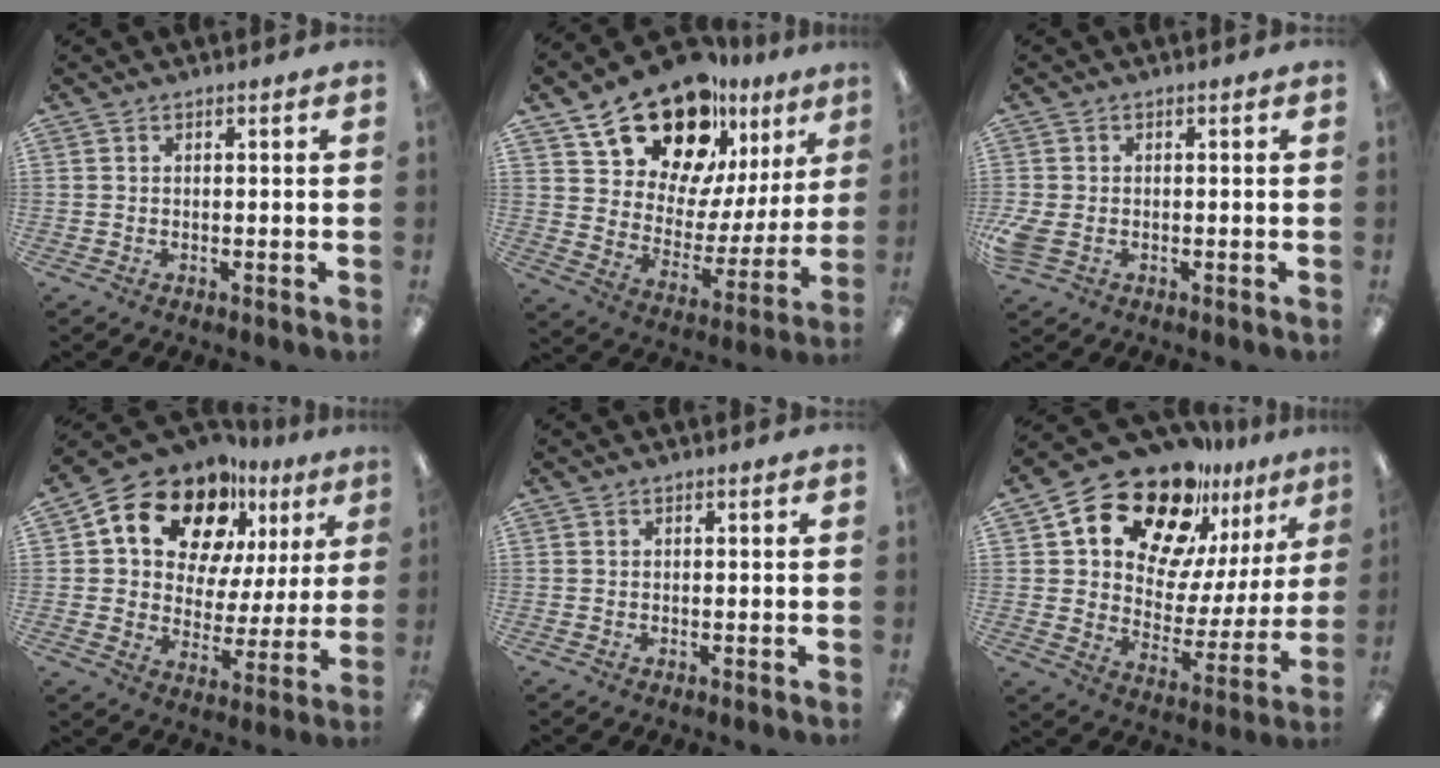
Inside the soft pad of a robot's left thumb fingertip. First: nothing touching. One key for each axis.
{"total": 20.5, "fx": 14.6, "fy": 11.0, "fz": 9.2, "tx": -0.156, "ty": -0.089, "tz": 0.263}
{"total": 4.1, "fx": -0.9, "fy": 3.0, "fz": 2.6, "tx": -0.063, "ty": 0.001, "tz": -0.019}
{"total": 17.5, "fx": 10.9, "fy": 10.9, "fz": 8.3, "tx": -0.157, "ty": -0.055, "tz": 0.198}
{"total": 0.0}
{"total": 20.1, "fx": 15.6, "fy": 9.6, "fz": 8.3, "tx": -0.150, "ty": -0.110, "tz": 0.274}